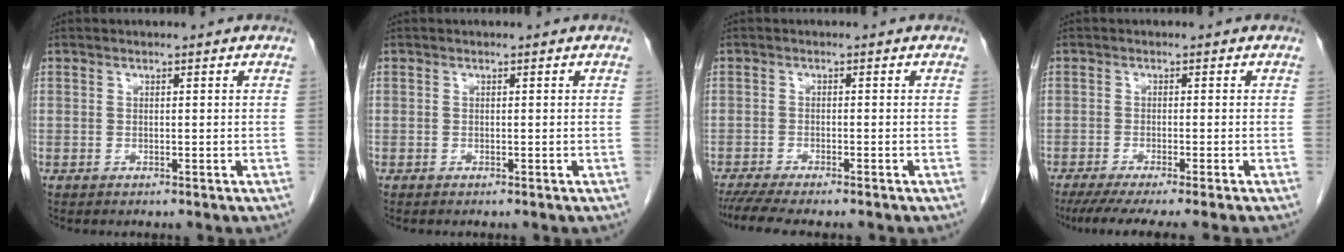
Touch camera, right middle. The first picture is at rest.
{"total": 0.0}
{"total": 7.6, "force": [-6.4, 0.8, 4.1], "torque": [-0.059, -0.014, -0.100]}
{"total": 9.1, "force": [-7.8, -1.1, 4.6], "torque": [-0.046, -0.024, -0.119]}